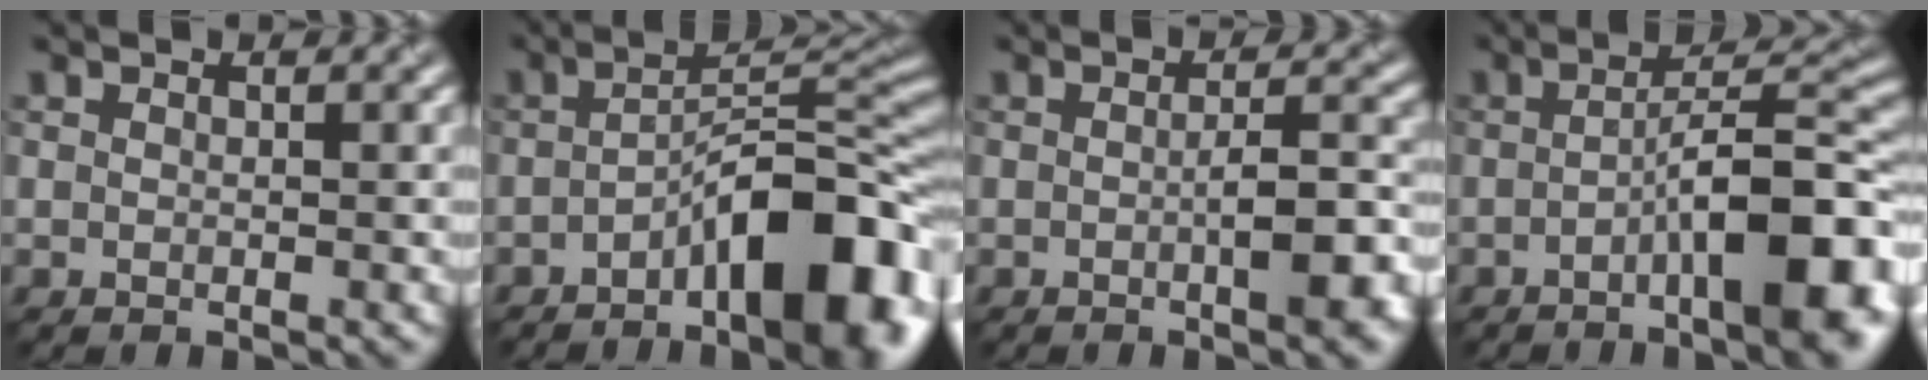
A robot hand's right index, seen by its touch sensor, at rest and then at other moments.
{"total": 10.7, "force": [-4.6, 3.4, 9.1], "torque": [-0.123, 0.014, -0.077]}
{"total": 4.7, "force": [-1.2, 1.2, 4.4], "torque": [-0.065, 0.002, -0.016]}
{"total": 10.0, "force": [-3.1, 2.6, 9.1], "torque": [-0.120, 0.012, -0.056]}